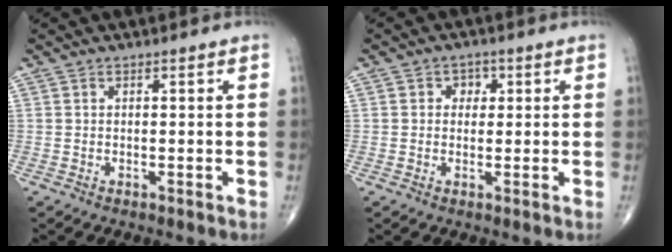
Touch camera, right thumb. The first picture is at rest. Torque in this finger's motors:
{"motor_torque": [-0.15, 0.31, 0.23, 0.26, 0.06]}